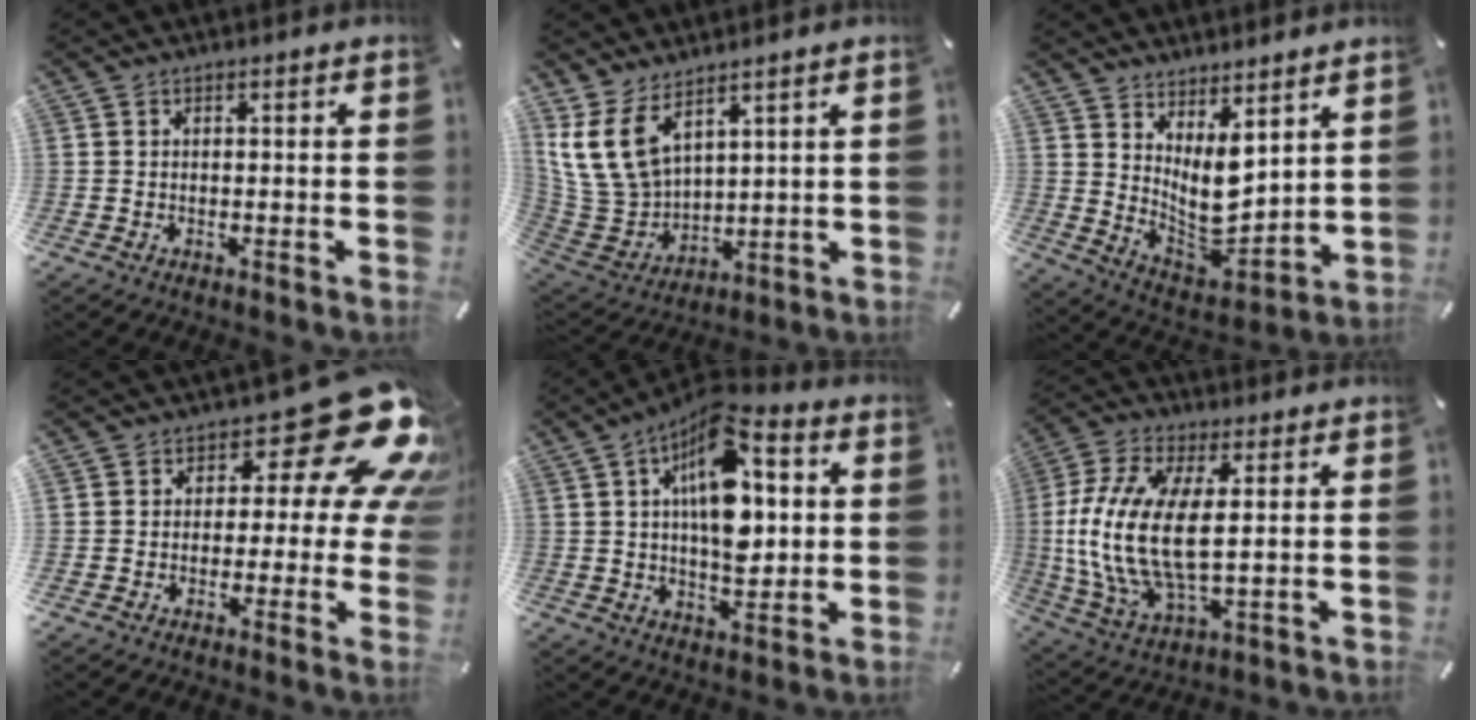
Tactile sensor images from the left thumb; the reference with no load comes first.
{"total": 12.5, "force": [7.4, 7.7, 6.6], "torque": [-0.167, -0.035, 0.144]}
{"total": 9.6, "force": [5.1, 4.7, 6.6], "torque": [-0.122, -0.064, 0.101]}
{"total": 19.8, "force": [8.9, 9.7, 14.8], "torque": [-0.187, -0.056, 0.146]}
{"total": 16.6, "force": [4.3, 9.0, 13.3], "torque": [-0.220, -0.019, 0.071]}
{"total": 15.2, "force": [1.9, 6.8, 13.4], "torque": [-0.309, -0.017, 0.034]}